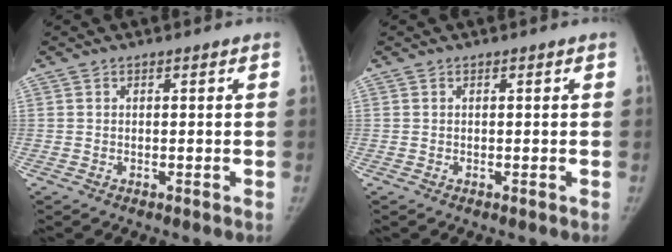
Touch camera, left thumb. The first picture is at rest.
{"total": 0.0}